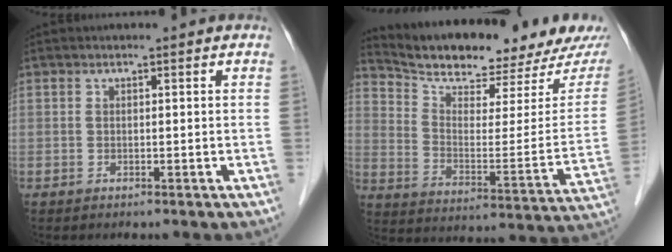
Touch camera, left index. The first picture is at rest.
{"total": 19.0, "force": [17.5, 2.7, 6.9], "torque": [-0.113, -0.044, 0.254]}